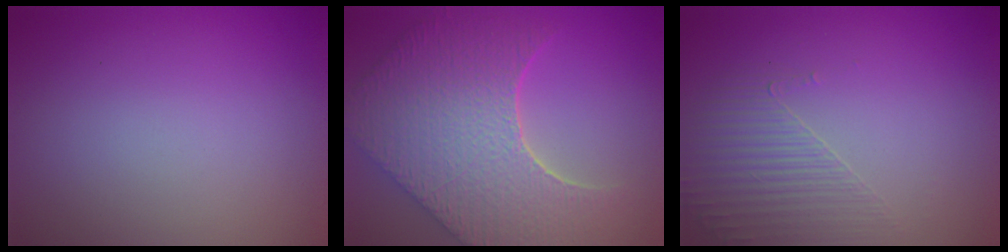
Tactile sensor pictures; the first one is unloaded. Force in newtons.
{"total": 9.4, "press": 7.5, "slide": 5.6}
{"total": 1.8, "press": 1.2, "slide": 1.3}